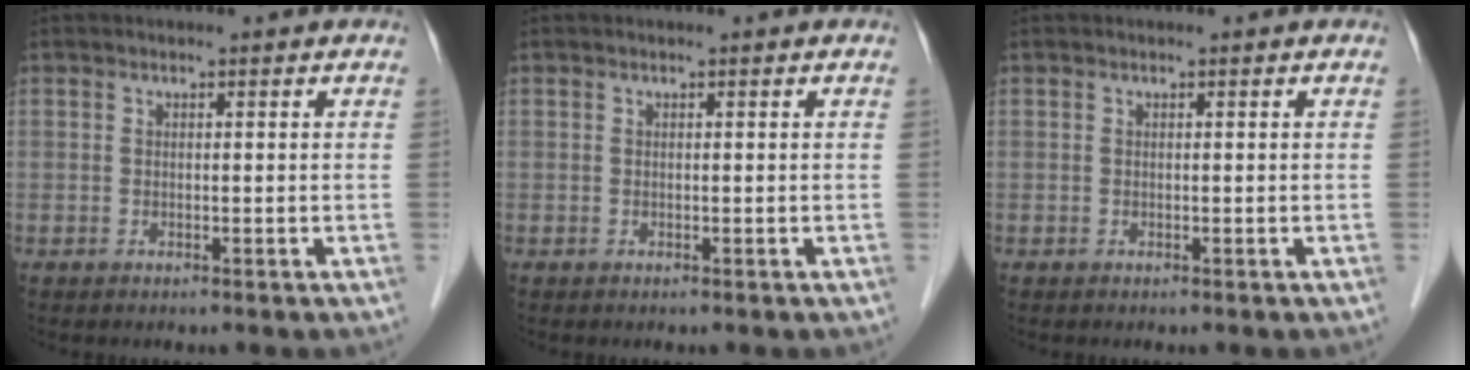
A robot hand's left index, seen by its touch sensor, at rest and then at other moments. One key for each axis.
{"total": 0.0}
{"total": 0.0}